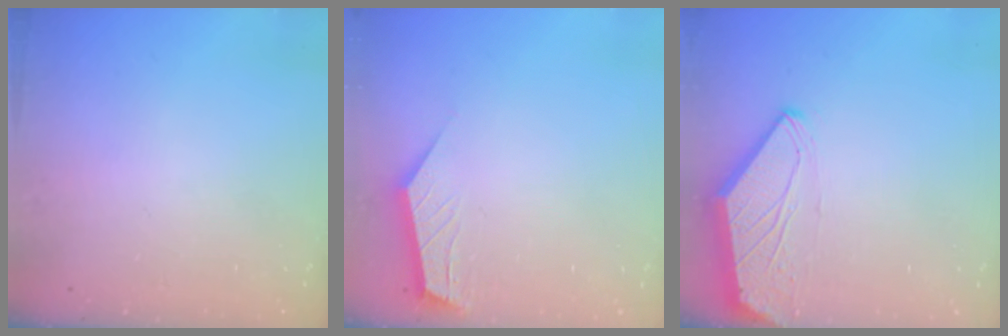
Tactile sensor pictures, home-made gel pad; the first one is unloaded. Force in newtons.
{"total": 2.3, "press": 2.3, "slide": 0.3}
{"total": 0.0}